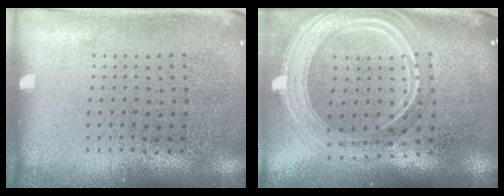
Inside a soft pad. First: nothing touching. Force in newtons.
{"total": 2.8, "press": 2.3, "slide": 1.5}